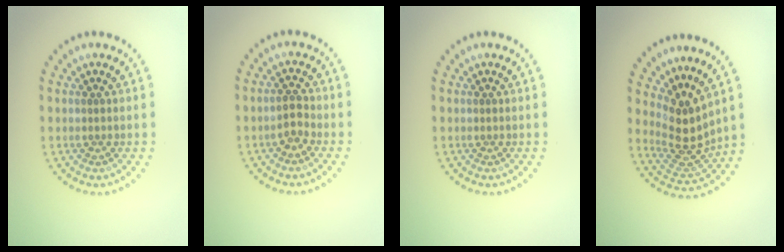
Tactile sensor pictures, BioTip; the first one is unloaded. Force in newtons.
{"total": 1.8, "press": 1.7, "slide": 0.5}
{"total": 0.0}
{"total": 3.9, "press": 2.9, "slide": 2.6}